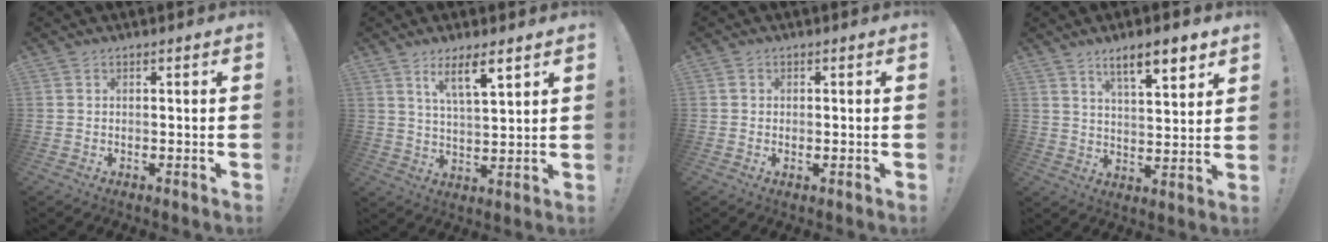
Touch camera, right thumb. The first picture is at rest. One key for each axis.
{"total": 9.0, "fx": 5.6, "fy": 1.8, "fz": 6.8, "tx": -0.110, "ty": -0.027, "tz": 0.093}
{"total": 1.0, "fx": 0.5, "fy": 0.8, "fz": 0.2, "tx": 0.000, "ty": 0.002, "tz": 0.008}
{"total": 10.2, "fx": 6.8, "fy": 2.3, "fz": 7.2, "tx": -0.095, "ty": -0.039, "tz": 0.109}